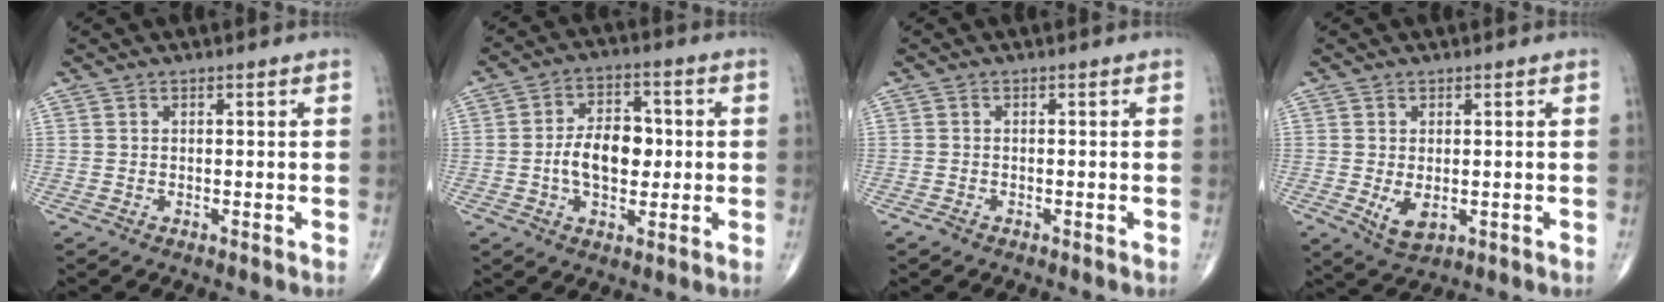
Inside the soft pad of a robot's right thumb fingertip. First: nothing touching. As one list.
[{"total": 10.2, "force": [-0.5, 6.4, 7.9], "torque": [-0.109, 0.016, -0.014]}, {"total": 0.9, "force": [-0.7, 0.5, 0.3], "torque": [-0.006, 0.001, -0.014]}, {"total": 4.2, "force": [-0.6, 2.3, 3.4], "torque": [-0.053, -0.010, 0.000]}]